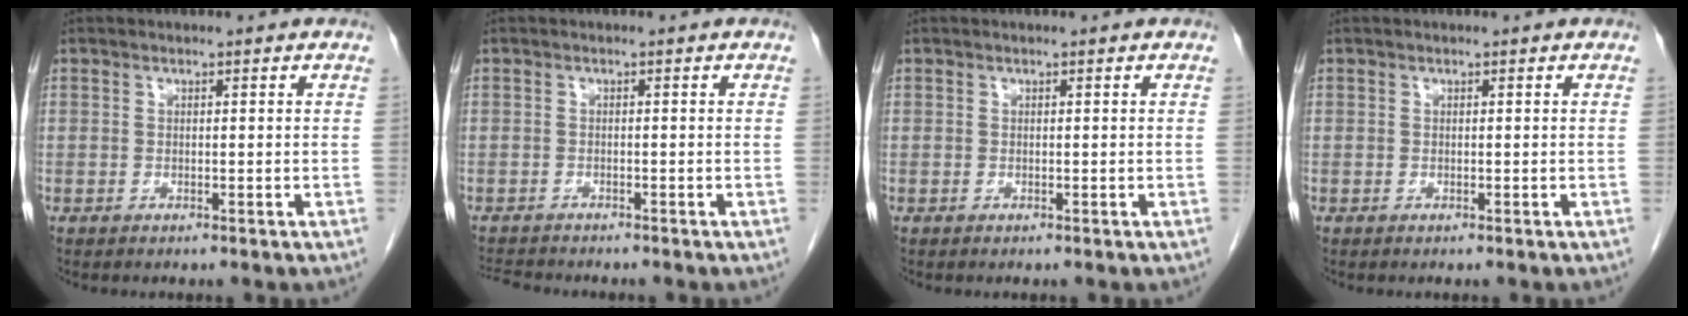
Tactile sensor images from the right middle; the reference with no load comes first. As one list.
[{"total": 3.9, "force": [-3.8, 0.5, 0.9], "torque": [-0.014, -0.013, -0.063]}, {"total": 0.0}, {"total": 0.0}]